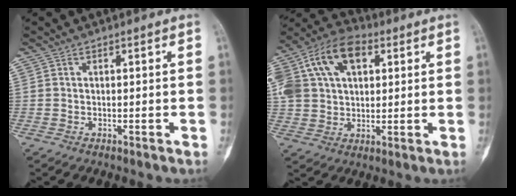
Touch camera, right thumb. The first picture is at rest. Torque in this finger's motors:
{"motor_torque": [-0.31, 3.01, 0.62, -0.26, 0.37]}